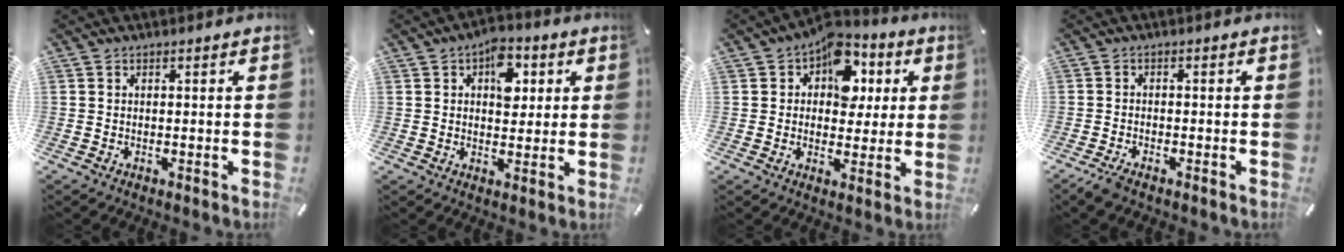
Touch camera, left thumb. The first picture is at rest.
{"total": 8.6, "force": [2.6, 5.6, 5.9], "torque": [-0.066, -0.005, 0.038]}
{"total": 12.4, "force": [4.5, 9.2, 7.0], "torque": [-0.095, -0.024, 0.078]}
{"total": 2.4, "force": [-2.0, 0.6, 1.3], "torque": [-0.033, 0.003, -0.041]}